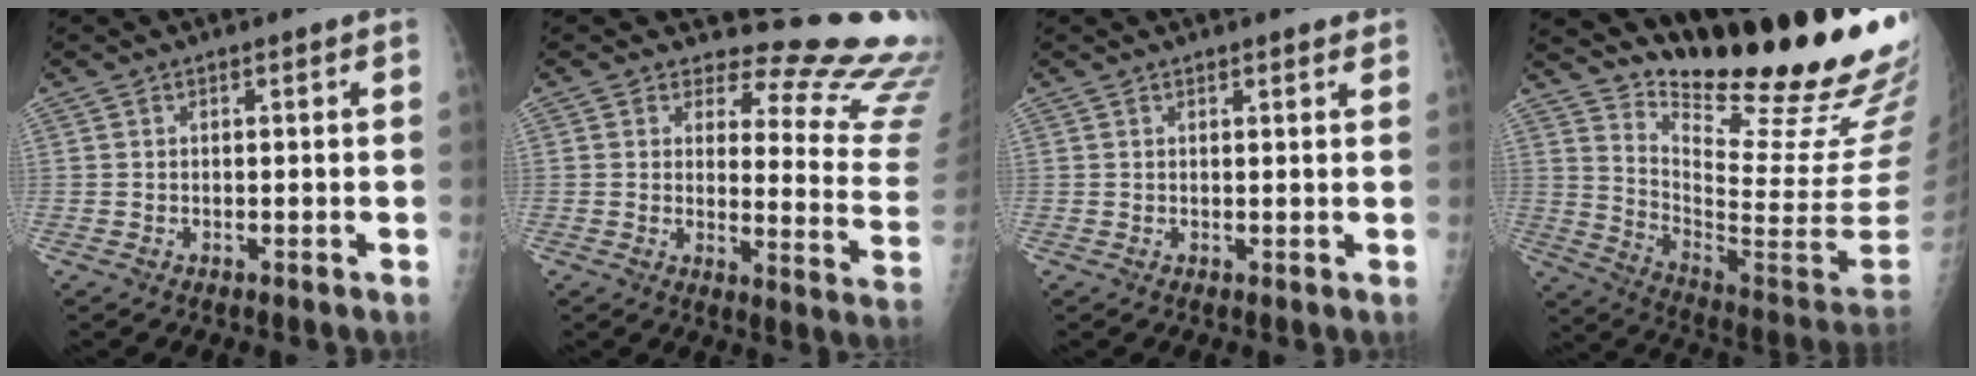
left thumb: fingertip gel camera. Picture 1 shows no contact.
{"total": 18.7, "force": [17.4, 4.5, 5.1], "torque": [-0.012, -0.188, 0.175]}
{"total": 1.7, "force": [1.4, 0.4, 0.9], "torque": [-0.006, -0.002, 0.017]}
{"total": 28.2, "force": [22.3, 4.8, 16.6], "torque": [-0.224, -0.173, 0.327]}